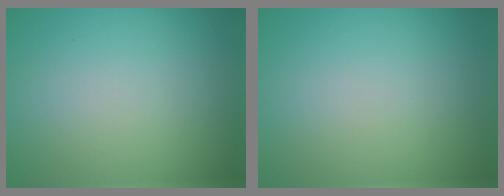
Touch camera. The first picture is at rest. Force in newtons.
{"total": 0.0}